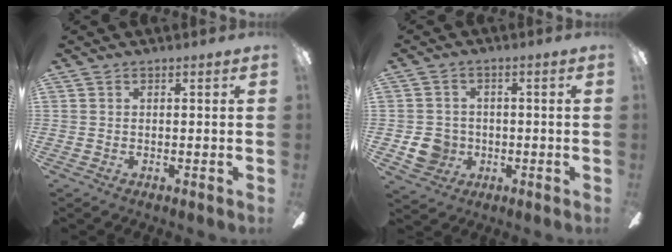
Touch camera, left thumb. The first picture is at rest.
{"total": 6.8, "force": [-1.3, 6.3, 2.3], "torque": [-0.050, 0.011, -0.022]}